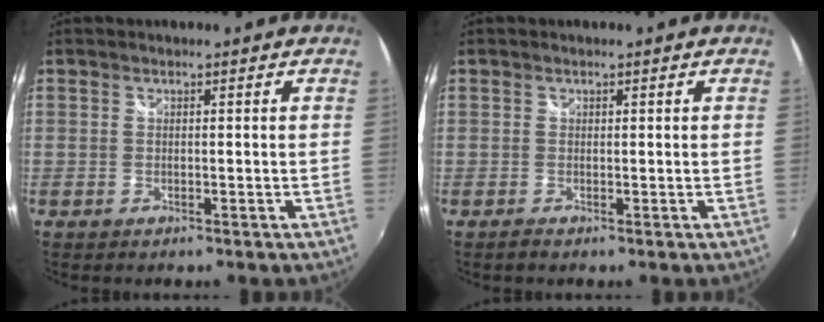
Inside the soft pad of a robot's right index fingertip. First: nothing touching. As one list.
[{"total": 0.6, "force": [-0.2, 0.6, 0.1], "torque": [-0.005, -0.001, -0.005]}]